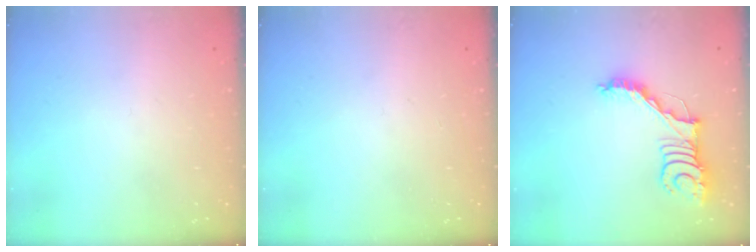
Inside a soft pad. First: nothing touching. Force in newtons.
{"total": 0.0}
{"total": 12.4, "press": 12.4, "slide": 1.2}